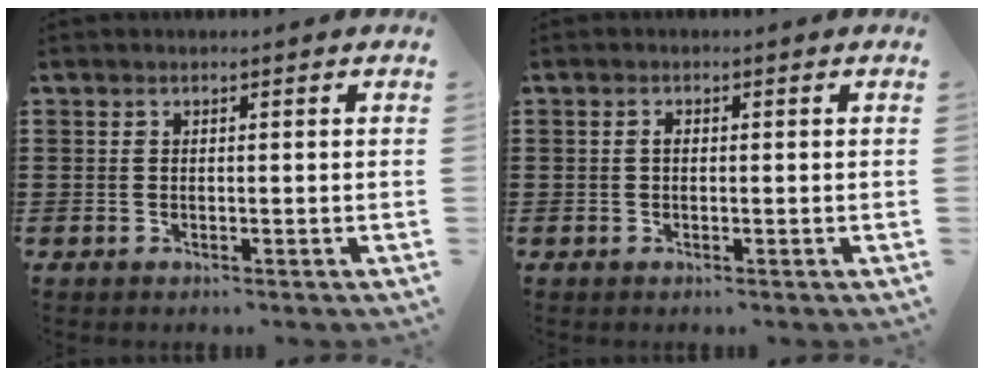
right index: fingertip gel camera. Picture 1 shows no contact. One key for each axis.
{"total": 1.0, "fx": 0.0, "fy": 0.5, "fz": 0.8, "tx": -0.017, "ty": 0.002, "tz": -0.001}